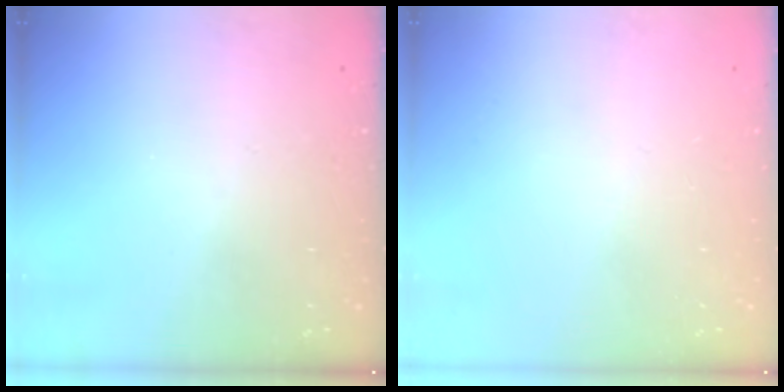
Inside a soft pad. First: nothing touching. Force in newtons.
{"total": 0.0}